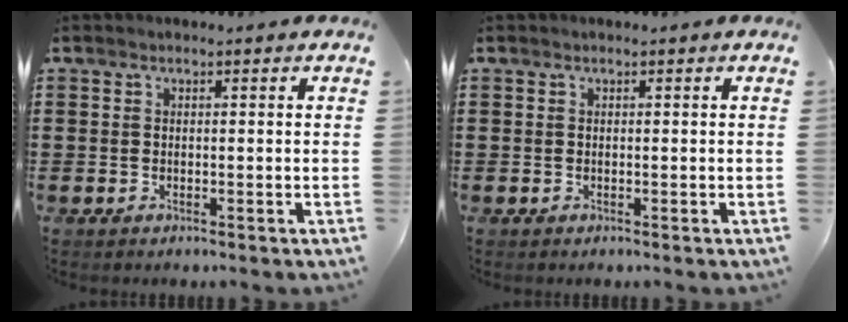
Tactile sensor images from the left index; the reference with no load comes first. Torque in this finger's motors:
{"motor_torque": [-0.02, -0.01, 0.00, 0.00]}